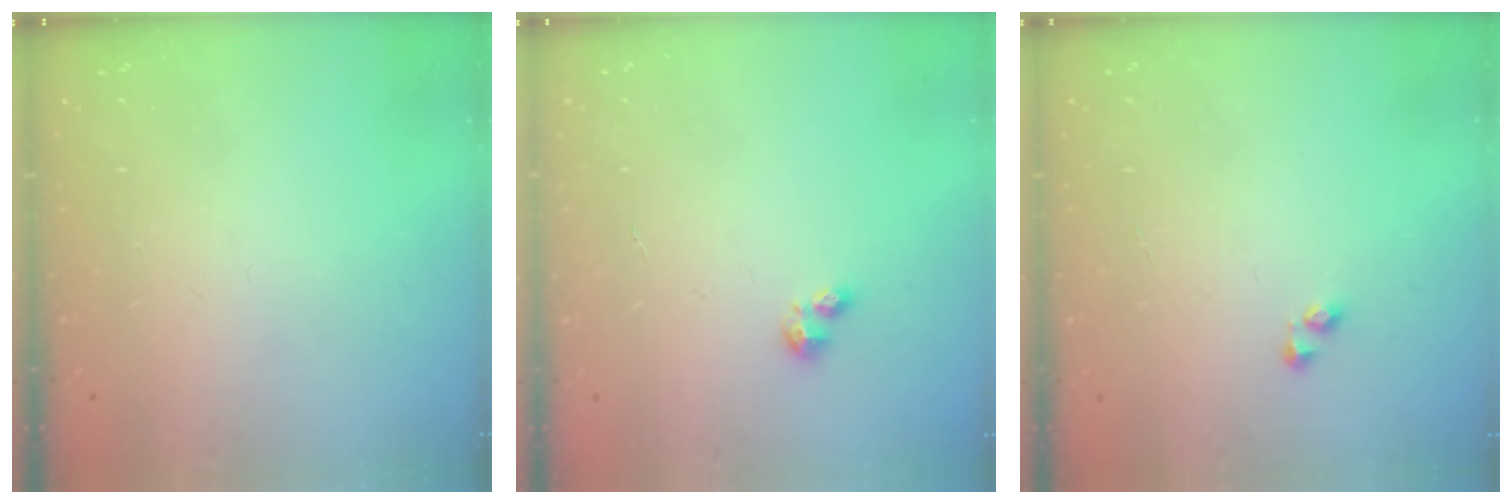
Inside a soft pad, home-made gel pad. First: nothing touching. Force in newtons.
{"total": 1.9, "press": 1.9, "slide": 0.2}
{"total": 1.9, "press": 1.9, "slide": 0.3}